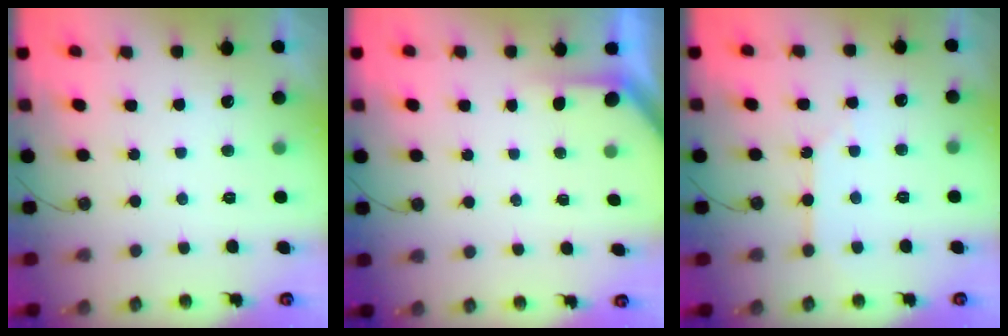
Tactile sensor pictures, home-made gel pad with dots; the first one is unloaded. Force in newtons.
{"total": 1.9, "press": 1.9, "slide": 0.2}
{"total": 2.5, "press": 2.5, "slide": 0.4}